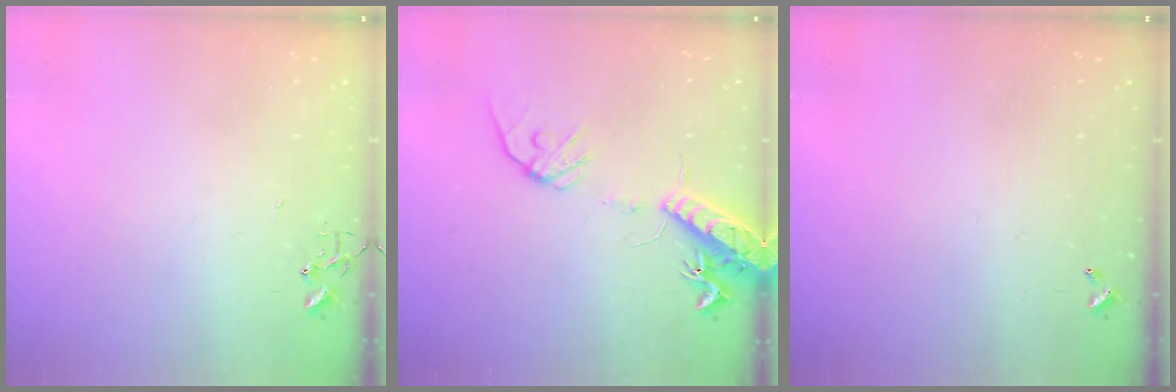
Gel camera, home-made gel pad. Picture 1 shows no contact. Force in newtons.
{"total": 16.4, "press": 16.1, "slide": 3.0}
{"total": 0.0}